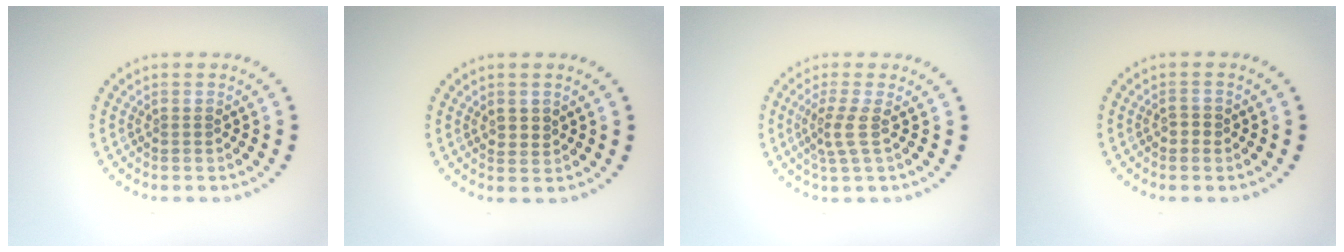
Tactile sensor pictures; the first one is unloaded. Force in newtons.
{"total": 1.2, "press": 1.1, "slide": 0.4}
{"total": 2.3, "press": 1.6, "slide": 1.6}
{"total": 1.0, "press": 0.9, "slide": 0.4}